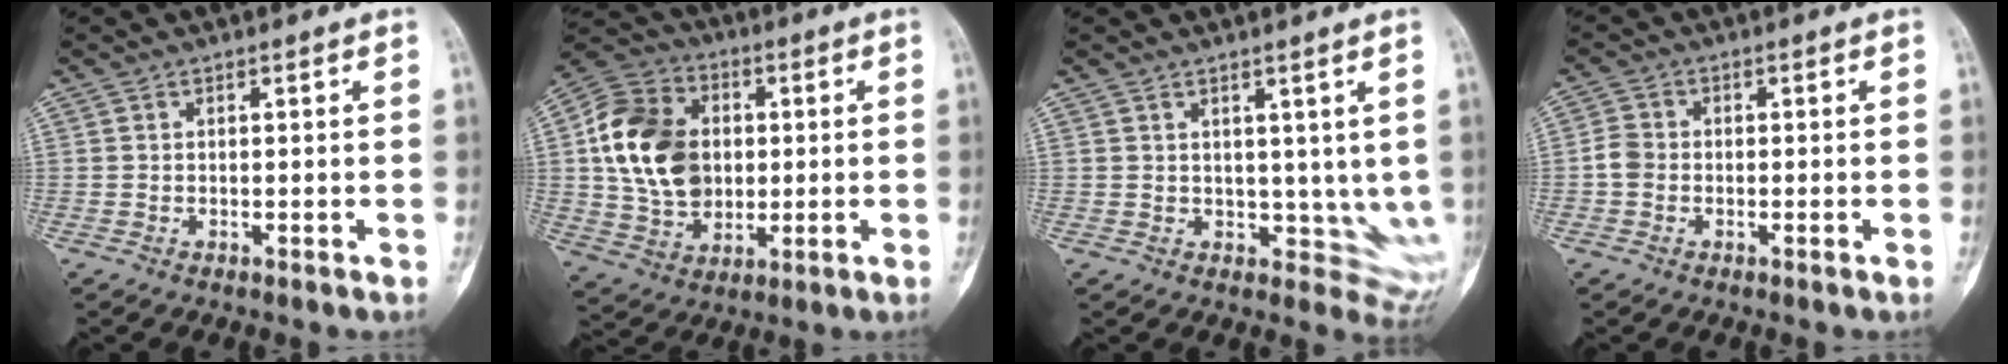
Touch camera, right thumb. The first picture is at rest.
{"total": 17.6, "force": [1.6, 13.3, 11.4], "torque": [-0.190, 0.011, 0.028]}
{"total": 6.2, "force": [1.7, 4.3, 4.2], "torque": [-0.020, -0.019, 0.035]}
{"total": 2.8, "force": [-0.9, 2.2, 1.5], "torque": [-0.023, 0.004, -0.026]}